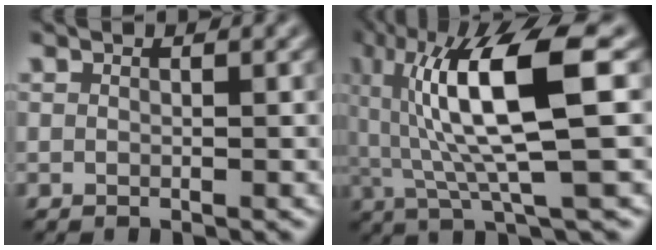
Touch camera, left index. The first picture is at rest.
{"total": 10.3, "force": [1.2, 2.0, 10.1], "torque": [-0.172, 0.006, 0.035]}